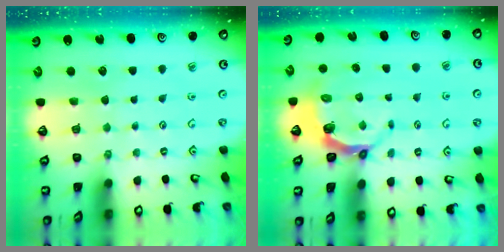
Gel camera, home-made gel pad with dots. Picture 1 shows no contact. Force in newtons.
{"total": 4.4, "press": 3.1, "slide": 3.2}